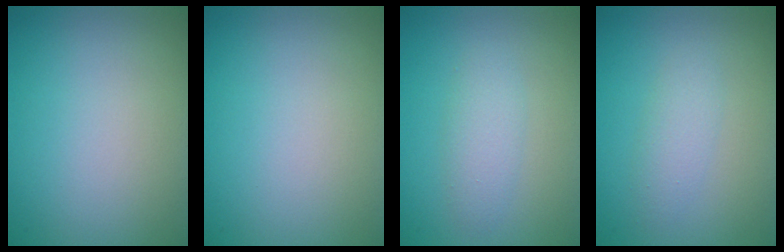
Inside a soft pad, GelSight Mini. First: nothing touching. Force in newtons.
{"total": 0.0}
{"total": 2.0, "press": 2.0, "slide": 0.0}
{"total": 1.7, "press": 1.7, "slide": 0.0}